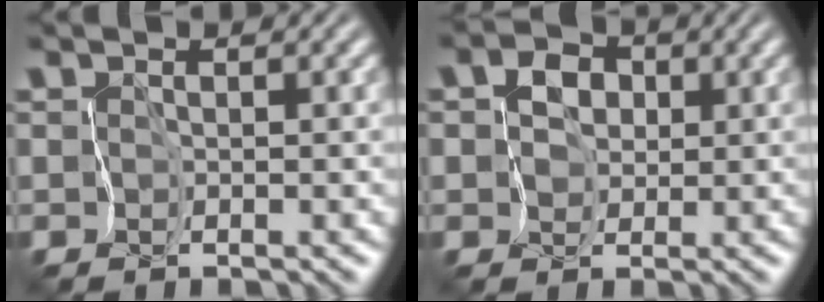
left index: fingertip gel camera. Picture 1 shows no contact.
{"total": 3.7, "force": [1.1, 3.1, 1.8], "torque": [-0.015, 0.024, -0.003]}